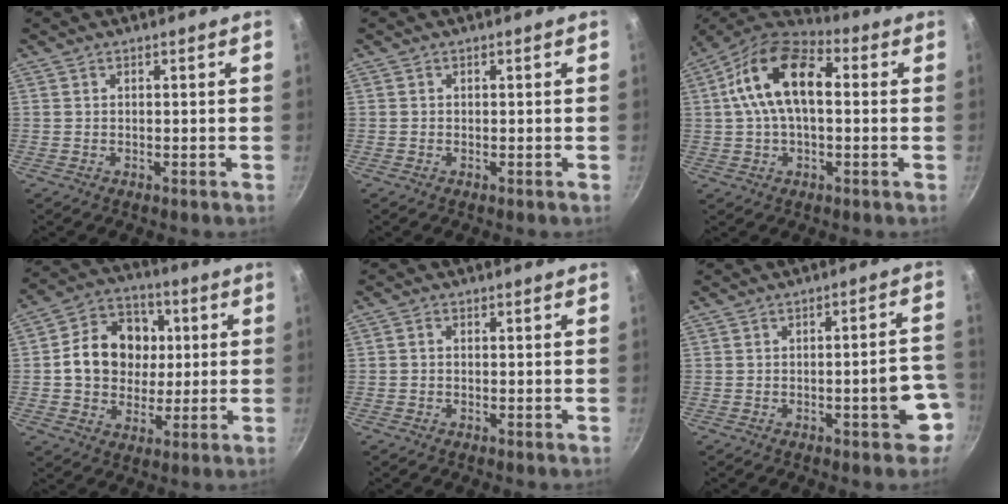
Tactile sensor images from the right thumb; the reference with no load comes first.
{"total": 0.0}
{"total": 15.6, "force": [2.2, 8.8, 12.7], "torque": [-0.212, 0.033, 0.016]}
{"total": 15.3, "force": [1.5, 12.6, 8.5], "torque": [-0.109, 0.019, 0.018]}
{"total": 0.9, "force": [-0.3, 0.7, 0.5], "torque": [-0.009, 0.005, -0.006]}
{"total": 8.1, "force": [-3.0, 2.9, 6.9], "torque": [-0.055, 0.040, -0.033]}